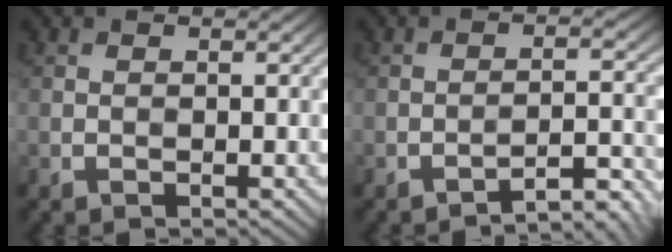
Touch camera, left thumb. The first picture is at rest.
{"total": 4.5, "force": [-3.9, 0.6, 2.2], "torque": [-0.025, 0.018, -0.056]}